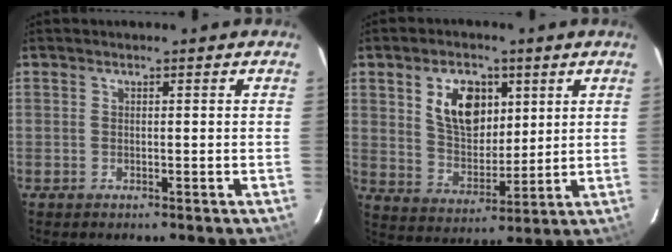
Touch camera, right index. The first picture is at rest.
{"total": 11.1, "force": [4.3, 7.0, 7.5], "torque": [-0.136, 0.012, 0.087]}